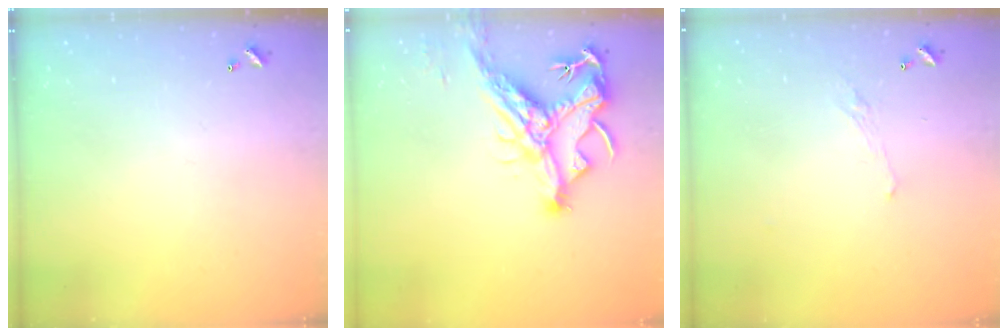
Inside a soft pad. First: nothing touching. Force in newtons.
{"total": 14.5, "press": 14.4, "slide": 1.9}
{"total": 0.9, "press": 0.4, "slide": 0.8}